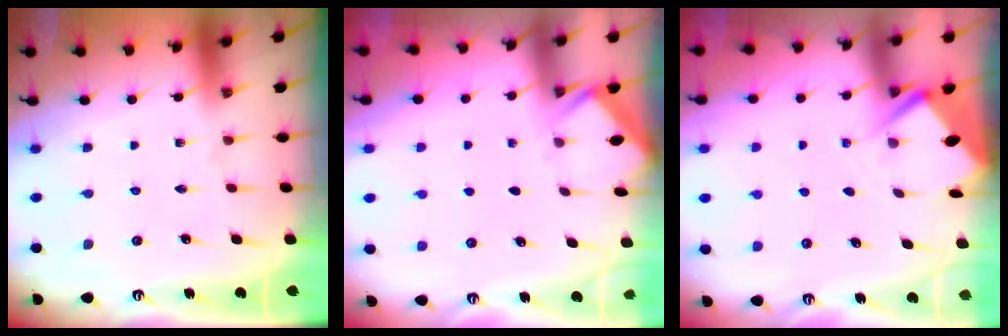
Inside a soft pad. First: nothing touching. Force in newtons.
{"total": 2.4, "press": 2.3, "slide": 0.4}
{"total": 3.0, "press": 2.9, "slide": 0.4}